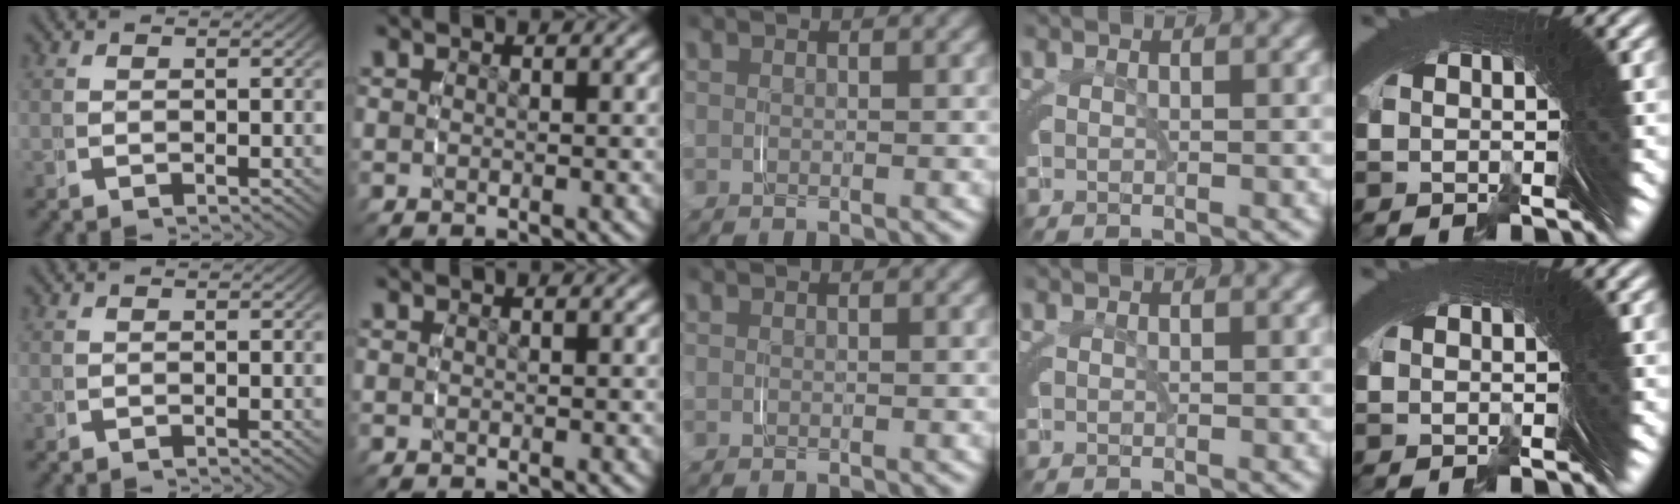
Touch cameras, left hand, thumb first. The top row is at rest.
{}